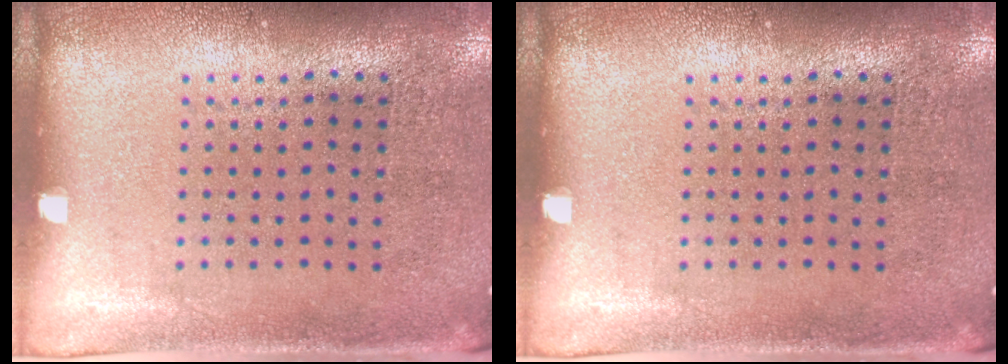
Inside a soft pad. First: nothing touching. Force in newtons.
{"total": 0.0}